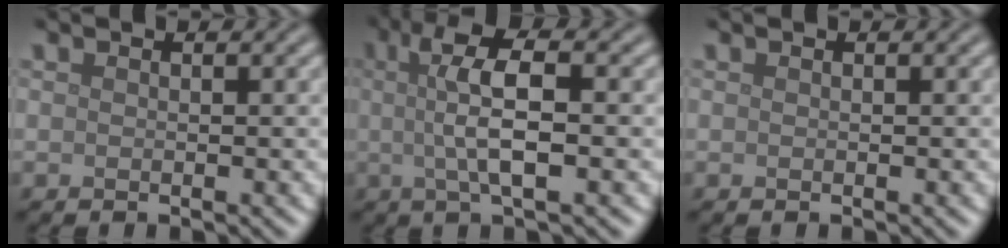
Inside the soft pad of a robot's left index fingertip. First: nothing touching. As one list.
[{"total": 5.8, "force": [0.5, 1.6, 5.6], "torque": [-0.098, 0.007, 0.005]}, {"total": 0.0}]